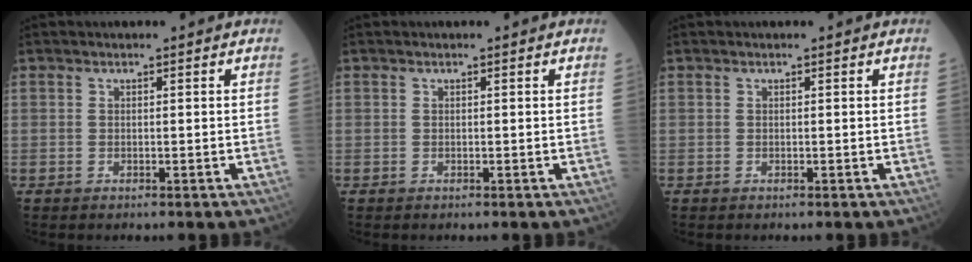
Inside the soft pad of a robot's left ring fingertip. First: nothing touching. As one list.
[{"total": 0.0}, {"total": 0.0}]